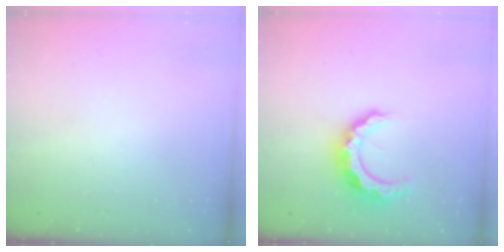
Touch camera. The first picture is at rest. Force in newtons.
{"total": 9.9, "press": 9.9, "slide": 0.8}